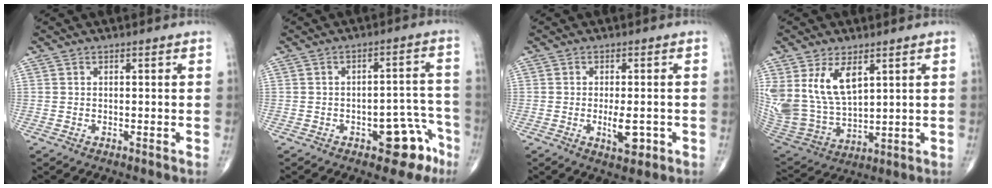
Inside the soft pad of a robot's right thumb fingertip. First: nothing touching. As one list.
[{"total": 8.4, "force": [-4.8, 4.2, 5.5], "torque": [-0.032, 0.047, -0.056]}, {"total": 4.8, "force": [-1.3, 1.9, 4.3], "torque": [-0.062, -0.005, -0.015]}, {"total": 15.4, "force": [6.2, 8.6, 11.2], "torque": [-0.214, -0.028, 0.141]}]